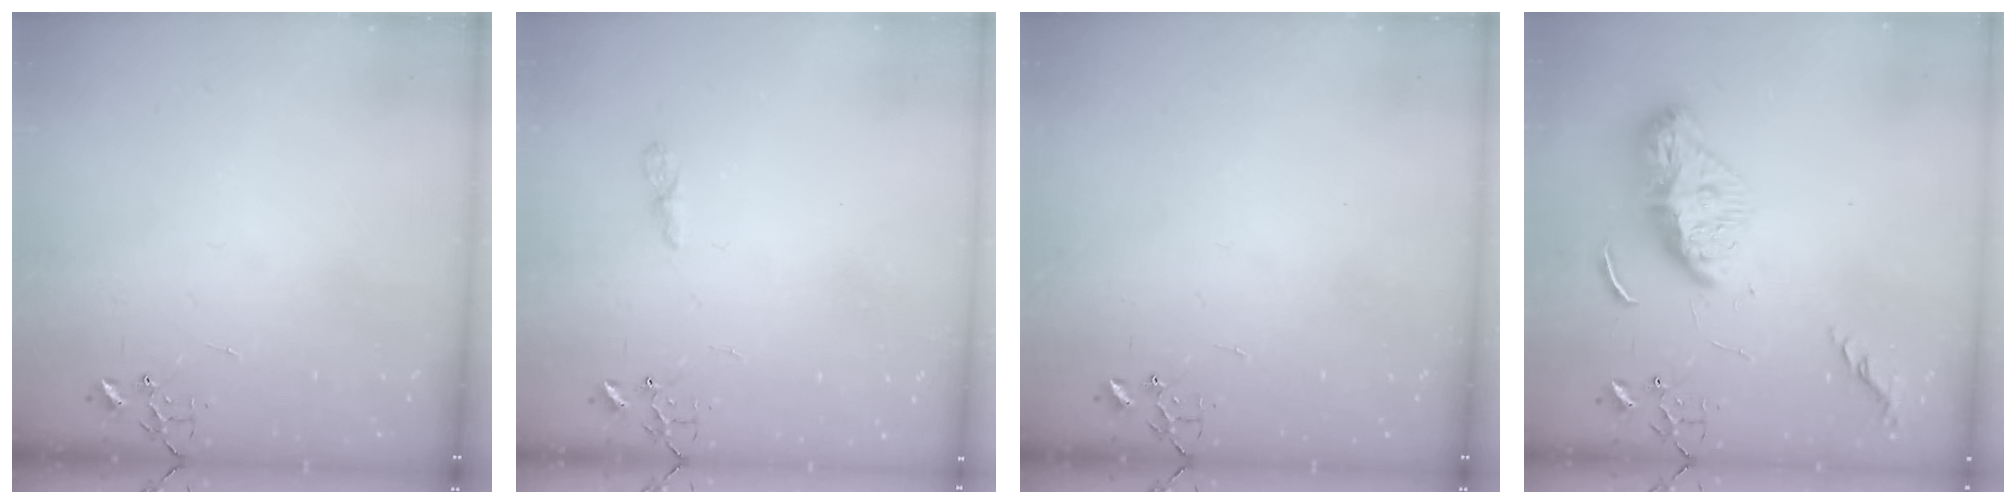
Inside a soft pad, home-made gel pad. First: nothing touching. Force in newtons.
{"total": 4.8, "press": 4.7, "slide": 0.6}
{"total": 0.0}
{"total": 12.4, "press": 12.3, "slide": 0.8}